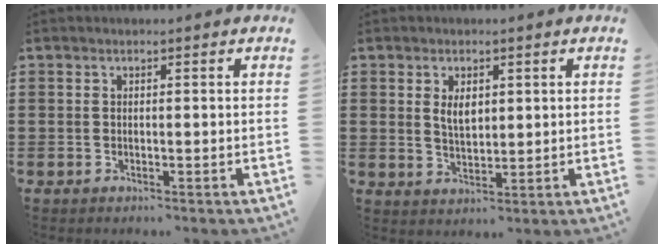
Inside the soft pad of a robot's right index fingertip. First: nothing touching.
{"total": 3.3, "force": [1.2, 1.9, 2.5], "torque": [-0.046, 0.006, 0.019]}